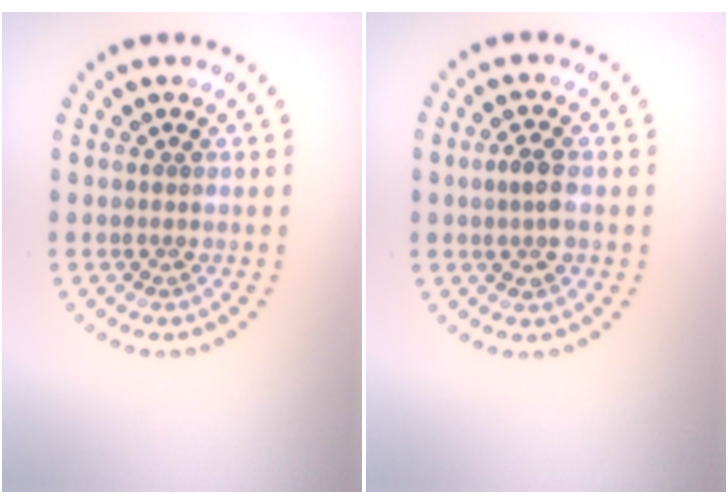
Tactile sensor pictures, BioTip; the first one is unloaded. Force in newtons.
{"total": 2.2, "press": 2.2, "slide": 0.4}